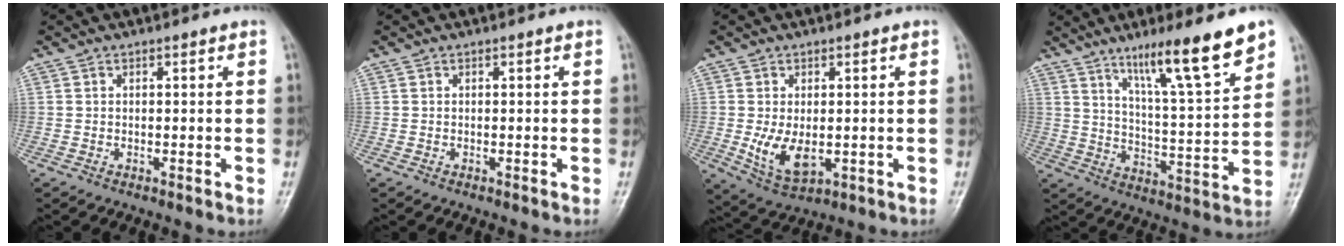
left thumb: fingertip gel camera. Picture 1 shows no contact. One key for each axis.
{"total": 0.0}
{"total": 7.1, "fx": -0.7, "fy": 4.2, "fz": 5.6, "tx": -0.096, "ty": -0.017, "tz": -0.001}
{"total": 16.5, "fx": 10.8, "fy": 2.1, "fz": 12.3, "tx": -0.181, "ty": -0.058, "tz": 0.178}